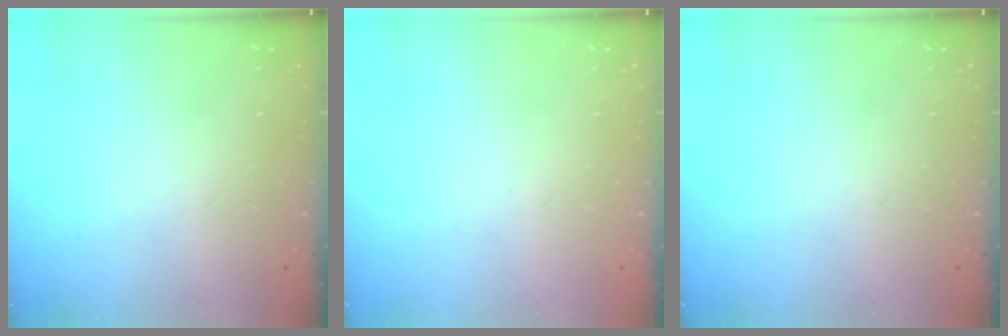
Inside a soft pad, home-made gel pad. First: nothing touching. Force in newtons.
{"total": 0.0}
{"total": 0.0}